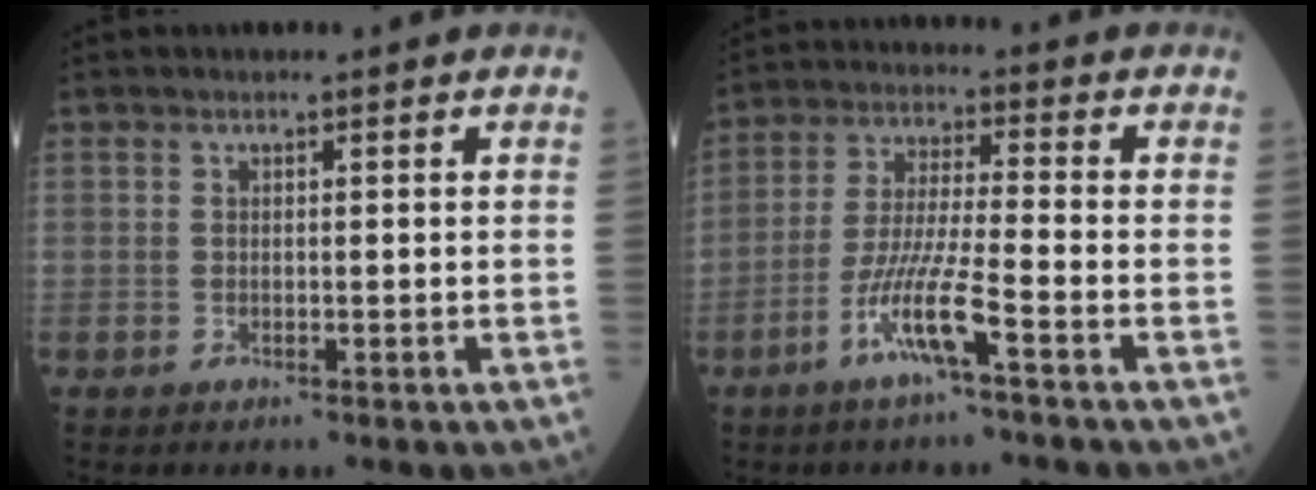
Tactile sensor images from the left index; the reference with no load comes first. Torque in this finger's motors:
{"motor_torque": [0.60, 0.35, 0.24, 0.13]}